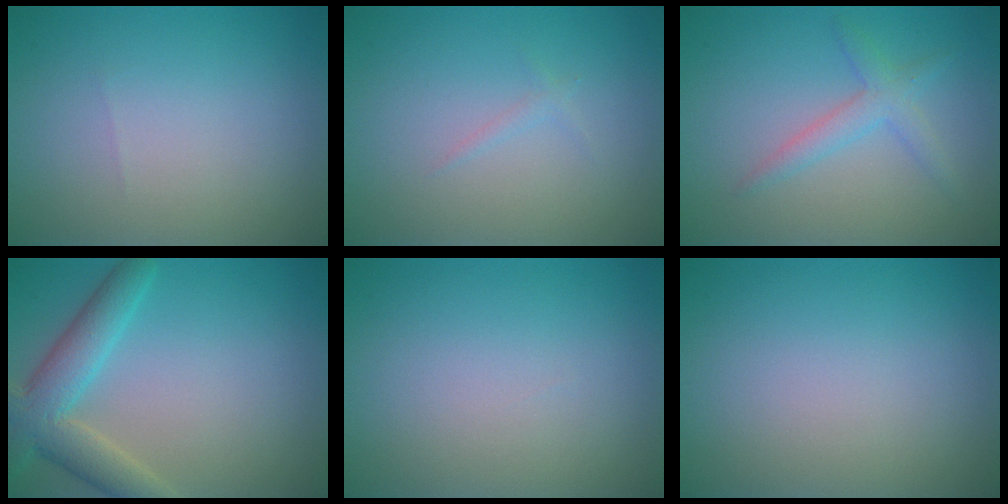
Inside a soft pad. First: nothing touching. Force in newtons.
{"total": 0.6, "press": 0.6, "slide": 0.1}
{"total": 2.3, "press": 2.3, "slide": 0.1}
{"total": 5.4, "press": 5.4, "slide": 0.2}
{"total": 0.0}
{"total": 0.0}